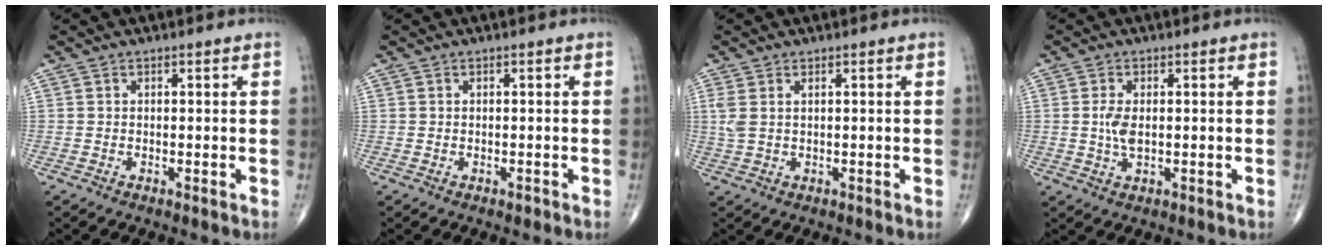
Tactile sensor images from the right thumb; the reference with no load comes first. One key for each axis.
{"total": 0.6, "fx": -0.3, "fy": 0.3, "fz": 0.4, "tx": -0.003, "ty": 0.000, "tz": -0.006}
{"total": 2.7, "fx": 0.8, "fy": 1.3, "fz": 2.2, "tx": -0.072, "ty": 0.011, "tz": 0.023}
{"total": 3.5, "fx": 0.1, "fy": 1.7, "fz": 3.1, "tx": -0.070, "ty": -0.002, "tz": 0.003}